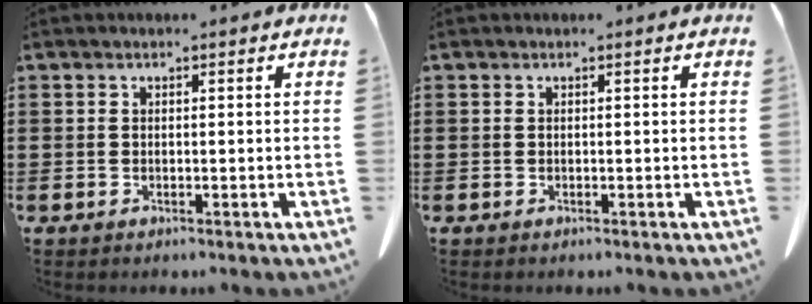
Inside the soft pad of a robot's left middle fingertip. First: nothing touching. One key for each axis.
{"total": 0.0}